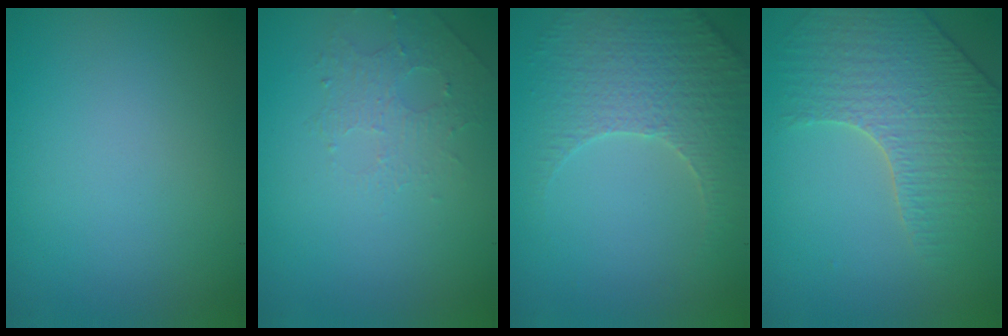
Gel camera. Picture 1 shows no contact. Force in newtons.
{"total": 1.5, "press": 1.0, "slide": 1.1}
{"total": 3.7, "press": 3.6, "slide": 1.0}
{"total": 4.0, "press": 4.0, "slide": 0.3}